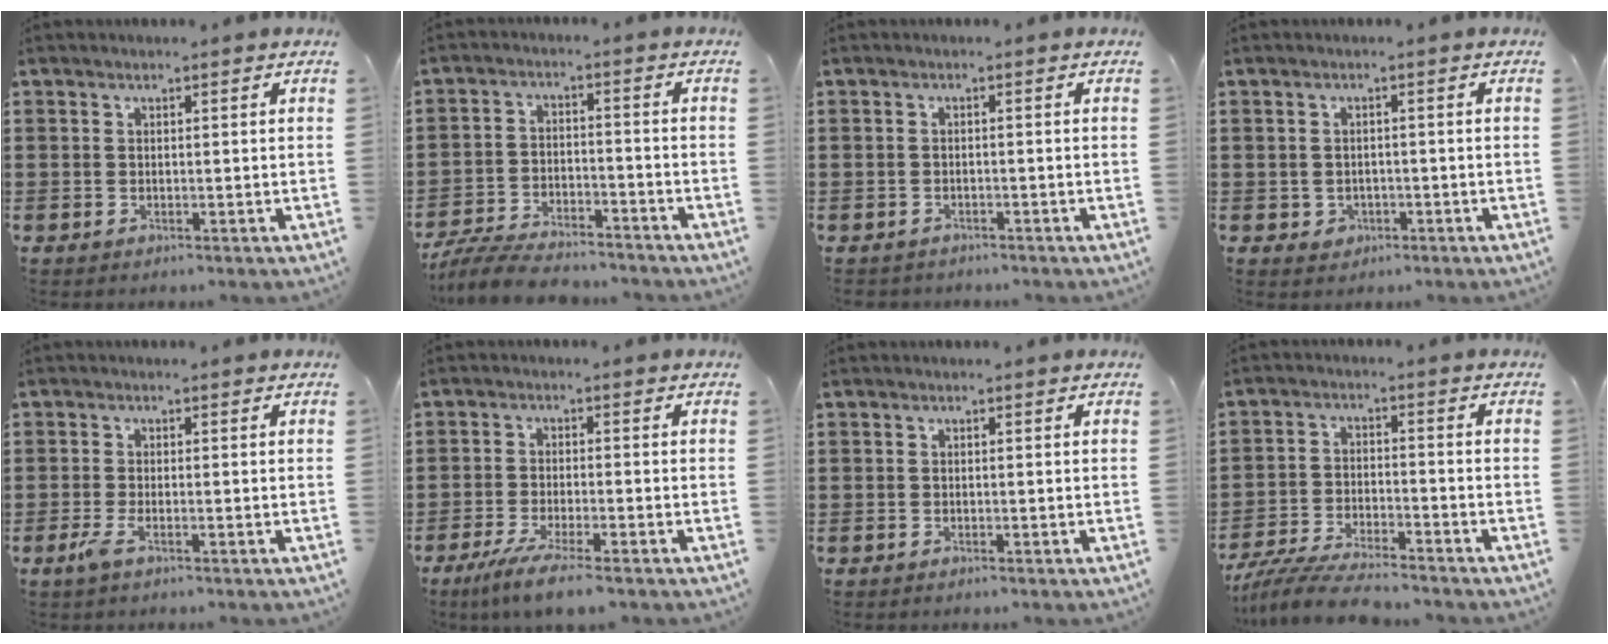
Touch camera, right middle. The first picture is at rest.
{"total": 6.7, "force": [-6.4, 0.9, 1.9], "torque": [-0.043, 0.005, -0.125]}
{"total": 0.8, "force": [-0.8, 0.2, -0.1], "torque": [-0.001, 0.002, -0.018]}
{"total": 1.3, "force": [-0.3, 1.2, 0.4], "torque": [-0.013, 0.005, -0.010]}
{"total": 2.2, "force": [-1.0, 0.4, 2.0], "torque": [-0.050, -0.008, -0.022]}
{"total": 4.6, "force": [-3.6, 0.0, 2.9], "torque": [-0.060, -0.015, -0.068]}
{"total": 0.0}
{"total": 6.7, "force": [-6.3, 0.6, 2.4], "torque": [-0.053, -0.002, -0.122]}